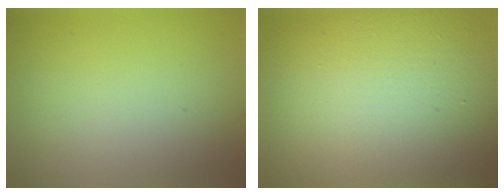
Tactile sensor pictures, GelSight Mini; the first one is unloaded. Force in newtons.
{"total": 18.7, "press": 18.7, "slide": 0.8}